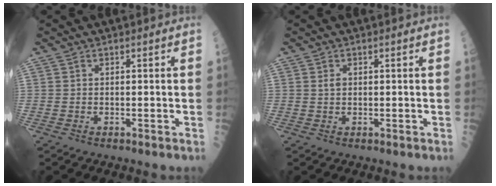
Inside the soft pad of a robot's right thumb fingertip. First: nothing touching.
{"total": 1.3, "force": [0.4, 0.9, 0.8], "torque": [-0.010, -0.001, 0.009]}